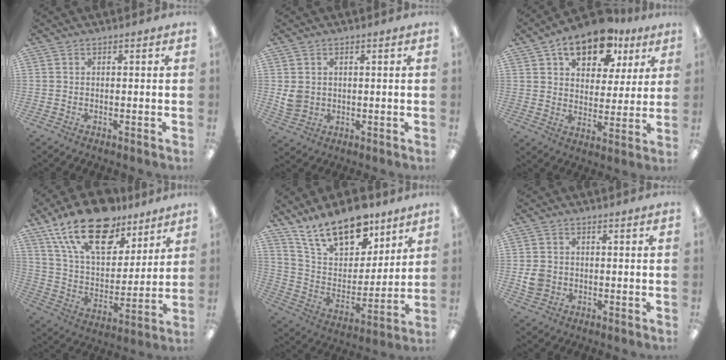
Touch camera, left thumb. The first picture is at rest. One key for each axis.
{"total": 4.1, "fx": 1.1, "fy": 3.6, "fz": 1.7, "tx": -0.027, "ty": 0.003, "tz": 0.024}
{"total": 14.3, "fx": 9.1, "fy": 7.9, "fz": 7.8, "tx": -0.116, "ty": -0.035, "tz": 0.160}
{"total": 21.9, "fx": 14.6, "fy": 10.7, "fz": 12.3, "tx": -0.227, "ty": -0.078, "tz": 0.260}
{"total": 18.4, "fx": 13.3, "fy": 8.7, "fz": 9.2, "tx": -0.169, "ty": -0.072, "tz": 0.240}
{"total": 4.5, "fx": -0.4, "fy": 4.0, "fz": 2.0, "tx": -0.033, "ty": 0.004, "tz": -0.007}